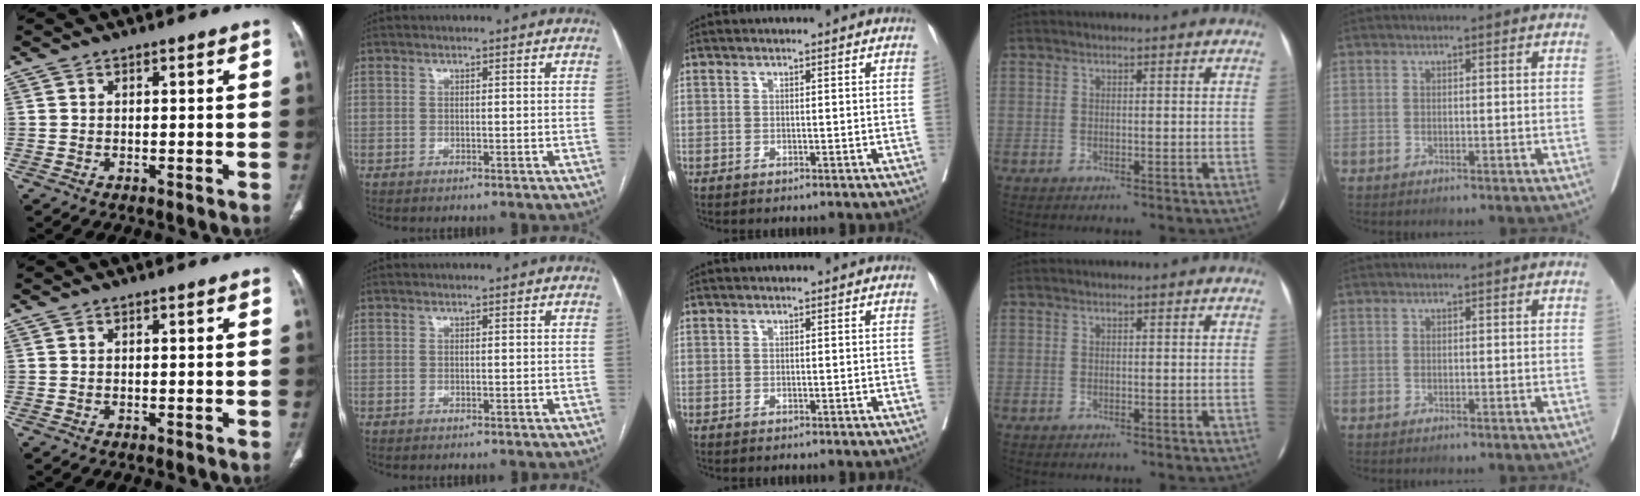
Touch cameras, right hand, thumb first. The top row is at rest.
{}